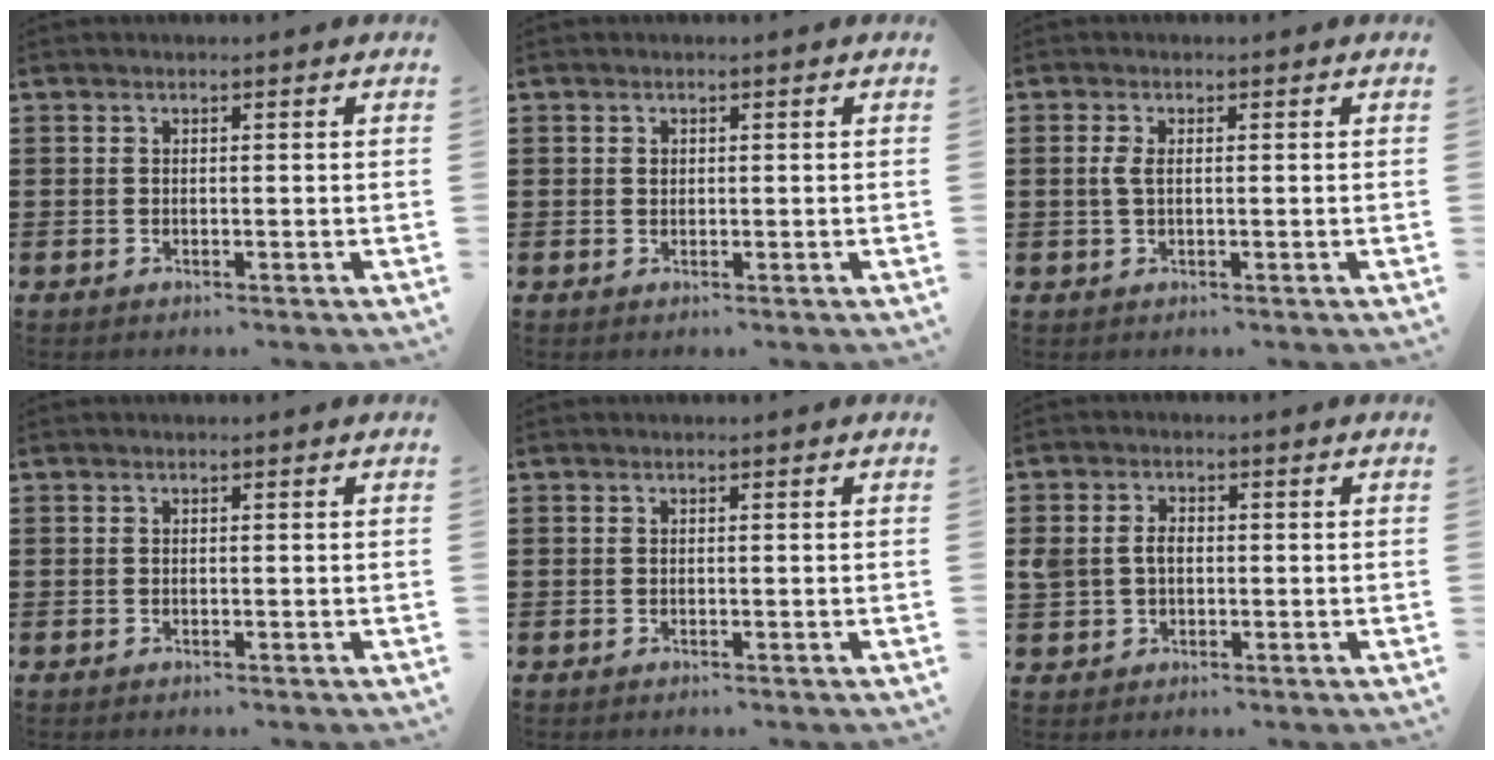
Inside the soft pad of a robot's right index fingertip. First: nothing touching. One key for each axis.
{"total": 0.7, "fx": 0.2, "fy": 0.6, "fz": 0.3, "tx": -0.009, "ty": 0.001, "tz": 0.005}
{"total": 2.1, "fx": 0.1, "fy": 0.8, "fz": 1.9, "tx": -0.047, "ty": 0.000, "tz": -0.001}
{"total": 0.0}
{"total": 0.0}
{"total": 3.3, "fx": 0.1, "fy": 2.6, "fz": 2.1, "tx": -0.060, "ty": 0.006, "tz": -0.005}